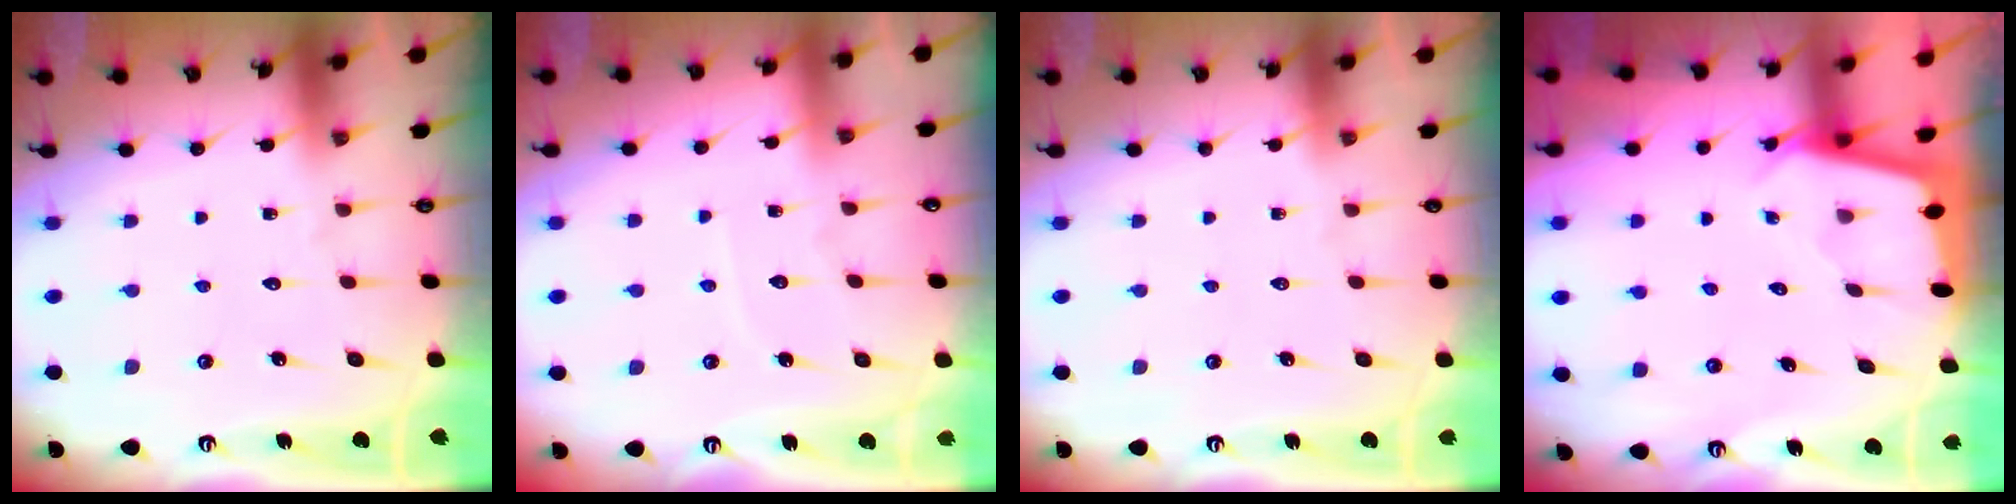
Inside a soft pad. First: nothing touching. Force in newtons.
{"total": 4.0, "press": 3.9, "slide": 0.4}
{"total": 0.0}
{"total": 1.8, "press": 1.8, "slide": 0.2}